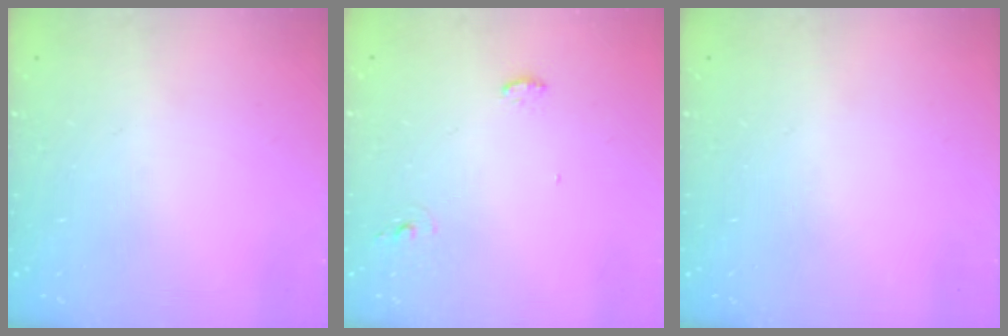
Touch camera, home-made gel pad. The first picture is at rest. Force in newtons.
{"total": 5.1, "press": 4.5, "slide": 2.4}
{"total": 0.0}